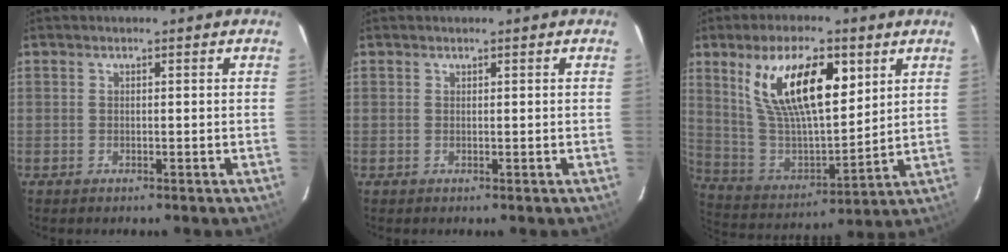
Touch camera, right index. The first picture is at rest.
{"total": 0.0}
{"total": 19.2, "force": [8.6, 7.6, 15.4], "torque": [-0.276, 0.005, 0.169]}